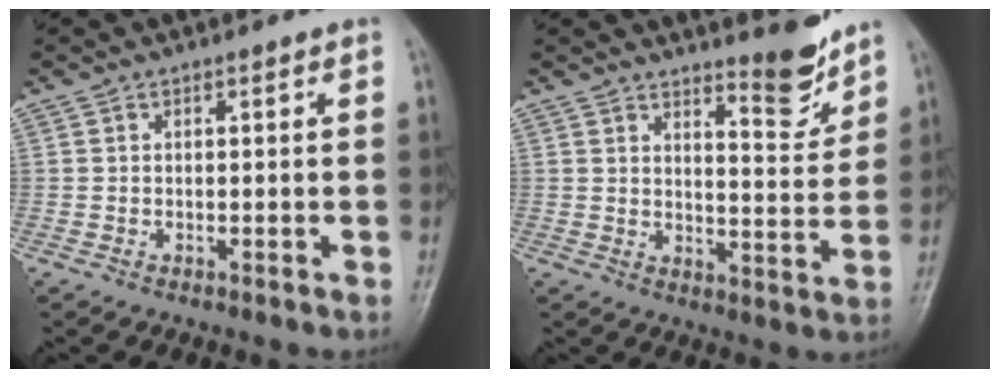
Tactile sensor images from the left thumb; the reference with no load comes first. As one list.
[{"total": 7.3, "force": [6.3, 1.3, 3.4], "torque": [-0.033, -0.063, 0.098]}]